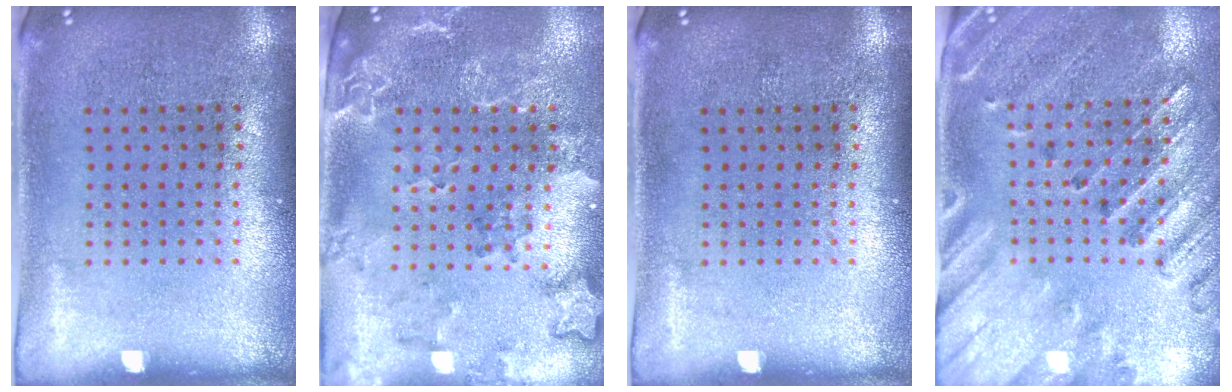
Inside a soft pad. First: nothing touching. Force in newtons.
{"total": 2.1, "press": 2.0, "slide": 0.7}
{"total": 0.0}
{"total": 2.6, "press": 2.2, "slide": 1.3}